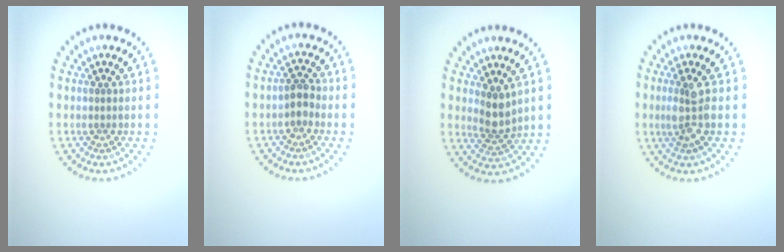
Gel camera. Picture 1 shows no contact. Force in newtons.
{"total": 1.4, "press": 1.3, "slide": 0.6}
{"total": 2.5, "press": 2.1, "slide": 1.3}
{"total": 2.6, "press": 2.2, "slide": 1.4}